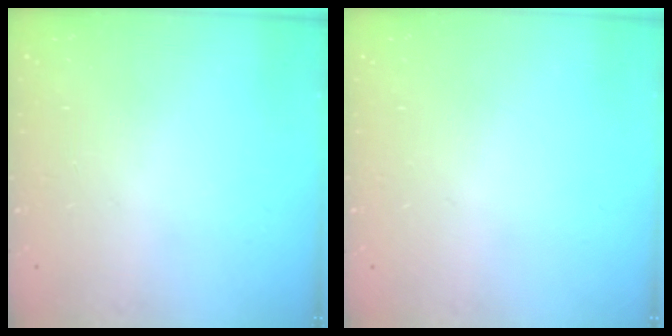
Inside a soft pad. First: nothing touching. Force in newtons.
{"total": 0.0}